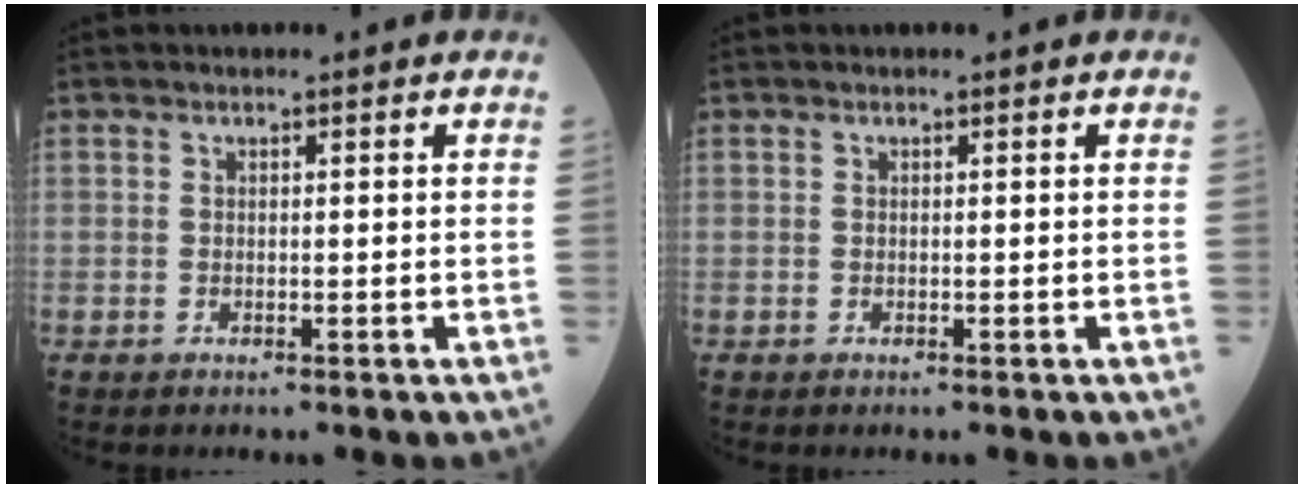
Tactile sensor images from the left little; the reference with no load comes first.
{"total": 0.0}